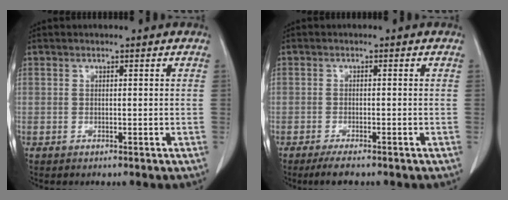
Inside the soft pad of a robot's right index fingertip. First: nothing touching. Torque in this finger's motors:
{"motor_torque": [-0.19, -0.27, -0.12, -0.05]}